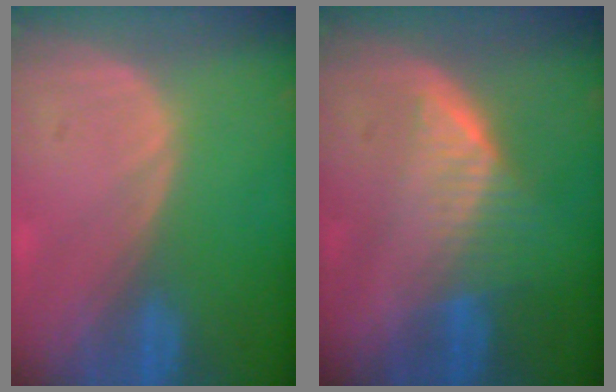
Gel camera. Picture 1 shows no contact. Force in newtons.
{"total": 6.5, "press": 5.7, "slide": 3.2}